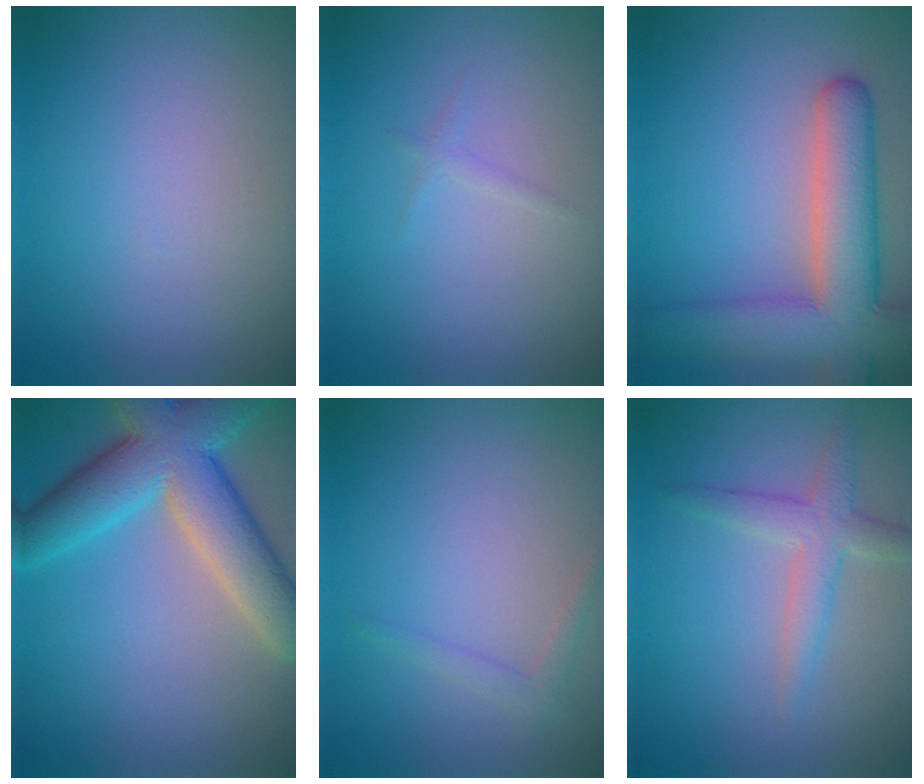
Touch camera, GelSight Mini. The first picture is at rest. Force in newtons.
{"total": 0.6, "press": 0.6, "slide": 0.1}
{"total": 9.1, "press": 9.0, "slide": 0.5}
{"total": 9.1, "press": 9.1, "slide": 0.5}
{"total": 1.2, "press": 1.2, "slide": 0.1}
{"total": 2.9, "press": 2.9, "slide": 0.1}